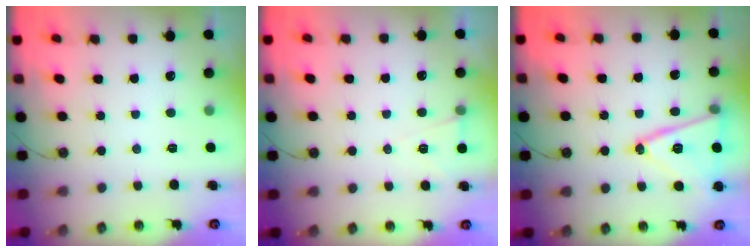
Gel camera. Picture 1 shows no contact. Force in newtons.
{"total": 5.7, "press": 3.7, "slide": 4.3}
{"total": 16.9, "press": 16.5, "slide": 3.5}